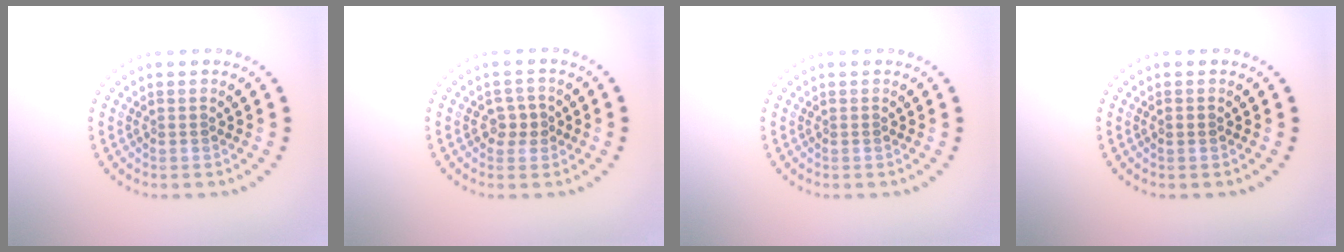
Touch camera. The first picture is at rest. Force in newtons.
{"total": 1.8, "press": 1.7, "slide": 0.5}
{"total": 0.0}
{"total": 0.9, "press": 0.9, "slide": 0.1}